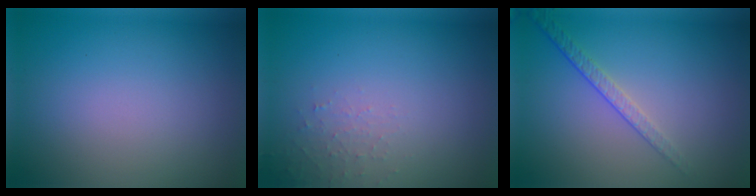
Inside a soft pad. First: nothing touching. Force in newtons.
{"total": 1.3, "press": 1.3, "slide": 0.2}
{"total": 1.9, "press": 1.4, "slide": 1.3}